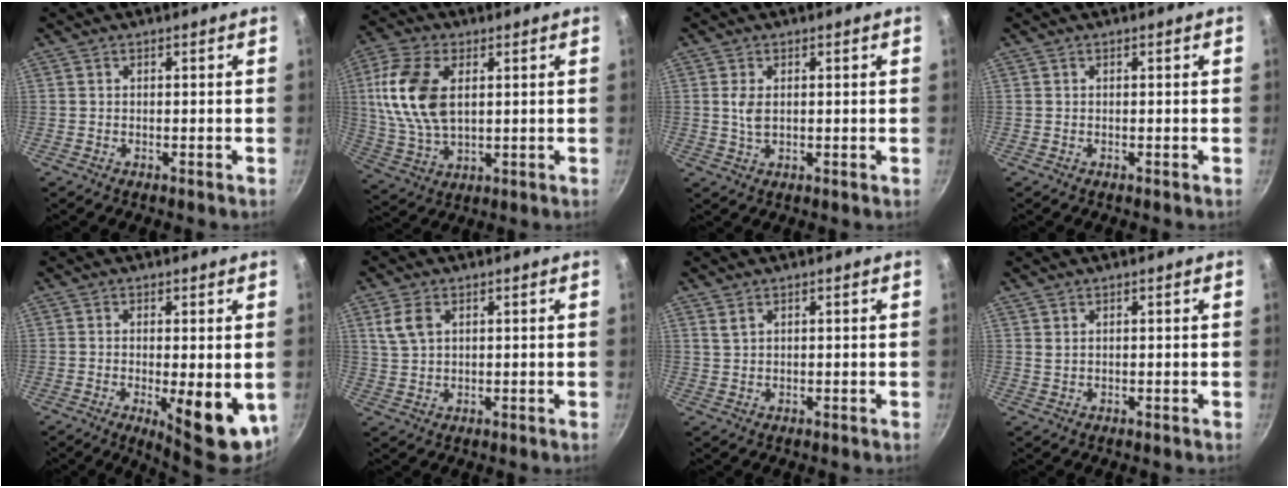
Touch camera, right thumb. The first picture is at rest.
{"total": 14.5, "force": [3.0, 8.3, 11.5], "torque": [-0.223, -0.004, 0.060]}
{"total": 3.1, "force": [0.6, 1.7, 2.6], "torque": [-0.050, -0.003, 0.015]}
{"total": 0.0}
{"total": 11.7, "force": [-2.4, 3.7, 10.8], "torque": [-0.126, -0.008, -0.021]}
{"total": 4.8, "force": [2.0, 3.0, 3.2], "torque": [-0.060, -0.002, 0.044]}
{"total": 1.6, "force": [1.1, 0.8, 0.9], "torque": [-0.016, -0.002, 0.023]}
{"total": 0.8, "force": [0.6, 0.3, 0.5], "torque": [-0.007, -0.005, 0.011]}